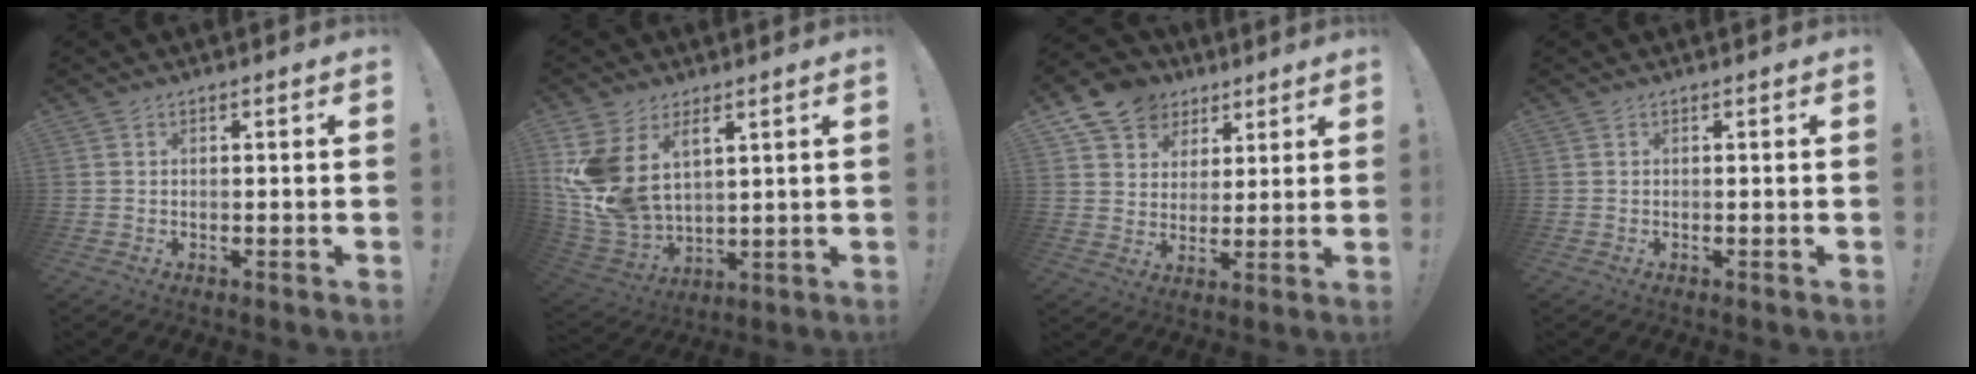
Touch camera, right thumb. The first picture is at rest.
{"total": 14.1, "force": [6.5, 9.2, 8.6], "torque": [-0.191, -0.050, 0.124]}
{"total": 11.4, "force": [6.9, 8.6, 2.9], "torque": [-0.045, -0.046, 0.137]}
{"total": 0.0}